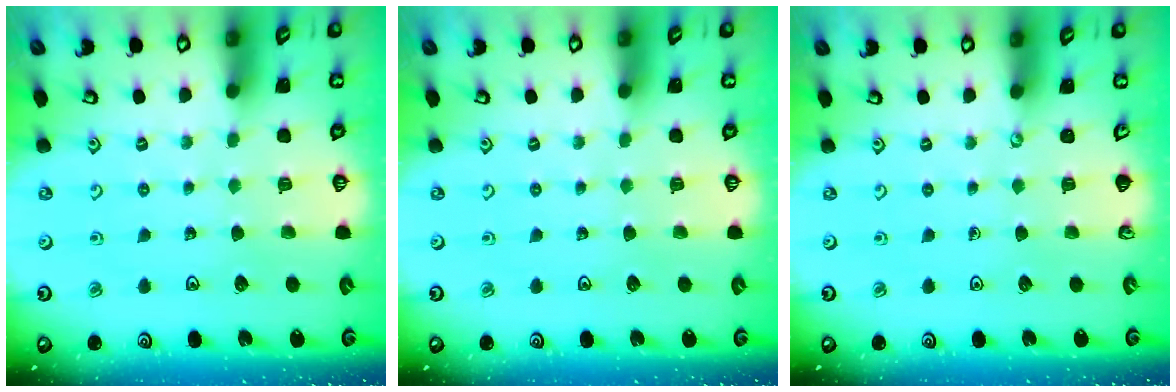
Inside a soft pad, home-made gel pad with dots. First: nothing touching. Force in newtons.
{"total": 0.0}
{"total": 0.0}